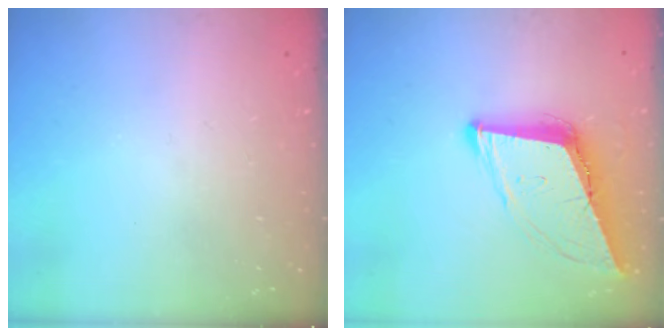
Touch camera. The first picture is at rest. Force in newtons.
{"total": 10.9, "press": 10.3, "slide": 3.6}